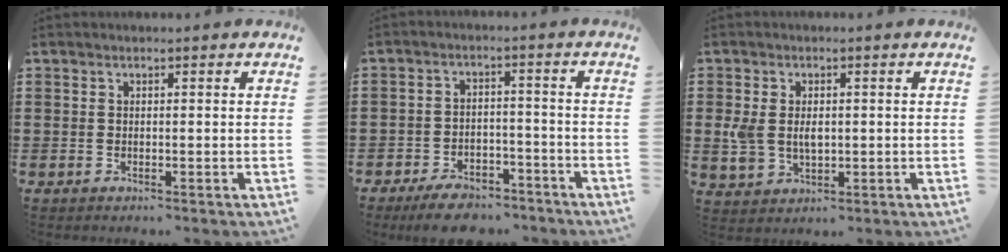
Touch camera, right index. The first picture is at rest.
{"total": 5.2, "force": [-4.7, 1.5, 1.6], "torque": [-0.026, 0.015, -0.089]}
{"total": 4.3, "force": [0.2, 3.0, 3.1], "torque": [-0.080, 0.005, -0.001]}